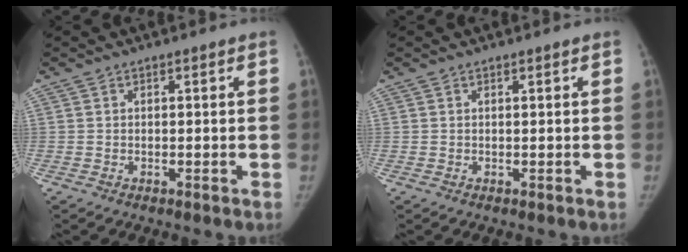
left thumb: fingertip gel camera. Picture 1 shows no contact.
{"total": 0.0}